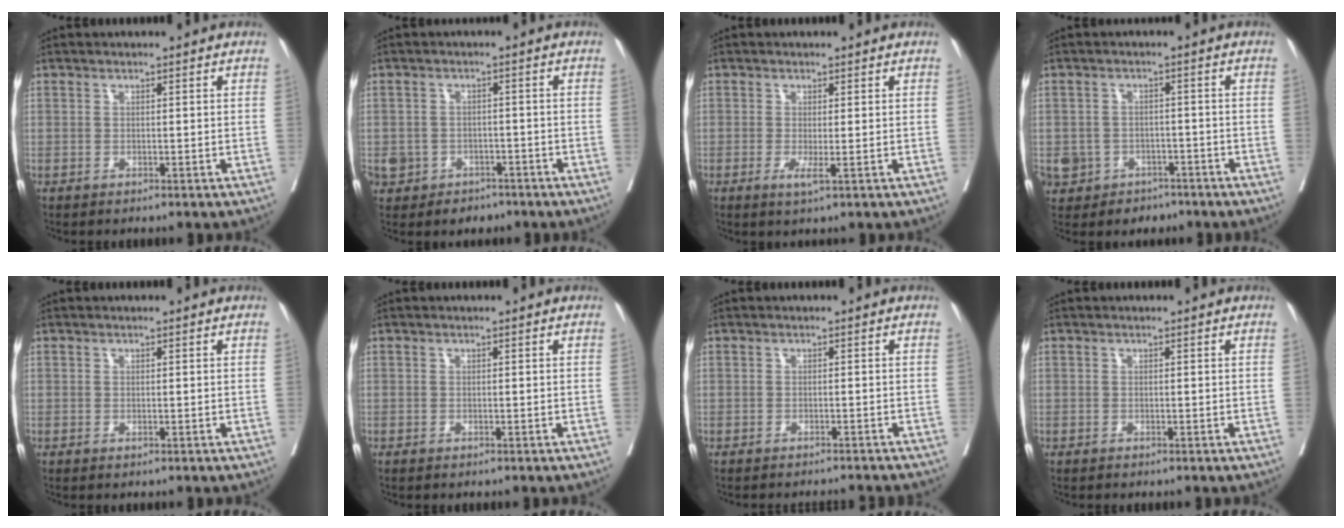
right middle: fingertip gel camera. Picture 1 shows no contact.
{"total": 6.1, "force": [-3.3, 5.0, 0.8], "torque": [-0.020, 0.012, -0.041]}
{"total": 2.0, "force": [-0.5, 0.0, 1.9], "torque": [-0.034, -0.008, -0.007]}
{"total": 7.5, "force": [-3.9, 6.3, 1.0], "torque": [-0.030, 0.011, -0.049]}
{"total": 0.0}
{"total": 0.0}
{"total": 5.7, "force": [-5.5, 0.0, 1.1], "torque": [-0.008, -0.008, -0.062]}
{"total": 0.0}